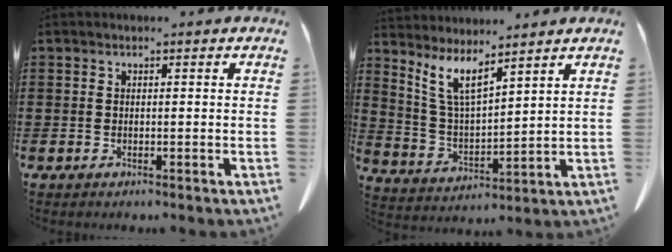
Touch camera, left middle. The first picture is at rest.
{"total": 6.7, "force": [5.1, 1.3, 4.2], "torque": [-0.097, -0.027, 0.091]}